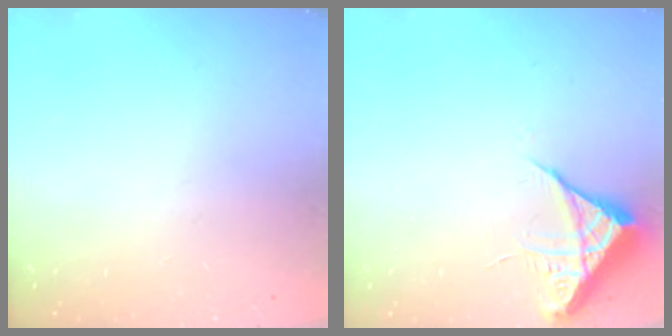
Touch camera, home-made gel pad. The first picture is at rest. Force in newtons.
{"total": 6.7, "press": 6.7, "slide": 0.5}